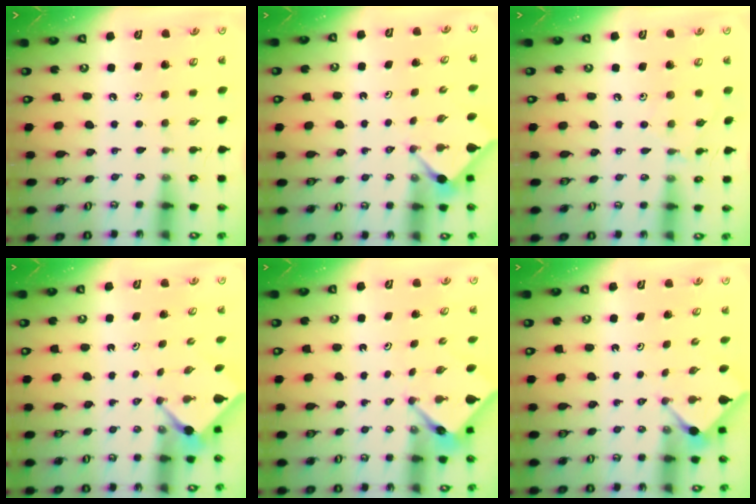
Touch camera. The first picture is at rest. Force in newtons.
{"total": 3.0, "press": 3.0, "slide": 0.3}
{"total": 6.2, "press": 6.1, "slide": 0.7}
{"total": 2.4, "press": 2.4, "slide": 0.2}
{"total": 3.3, "press": 3.3, "slide": 0.3}
{"total": 2.9, "press": 2.8, "slide": 0.3}